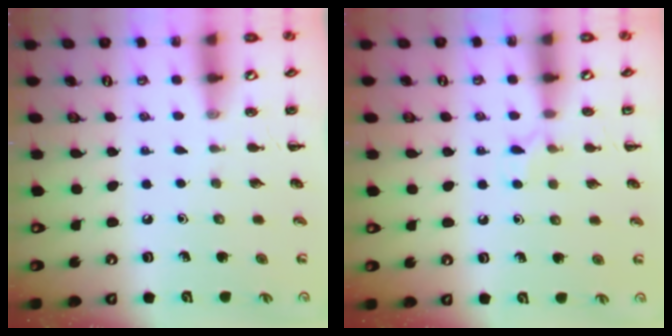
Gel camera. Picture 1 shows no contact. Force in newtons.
{"total": 5.0, "press": 4.8, "slide": 1.6}